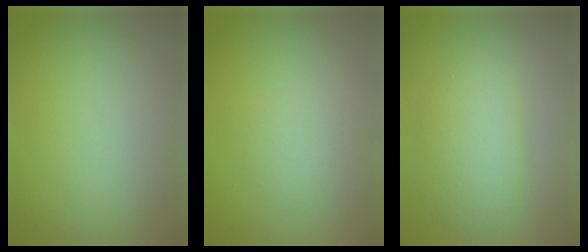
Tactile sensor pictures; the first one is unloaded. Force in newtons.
{"total": 2.0, "press": 2.0, "slide": 0.2}
{"total": 3.8, "press": 3.8, "slide": 0.1}